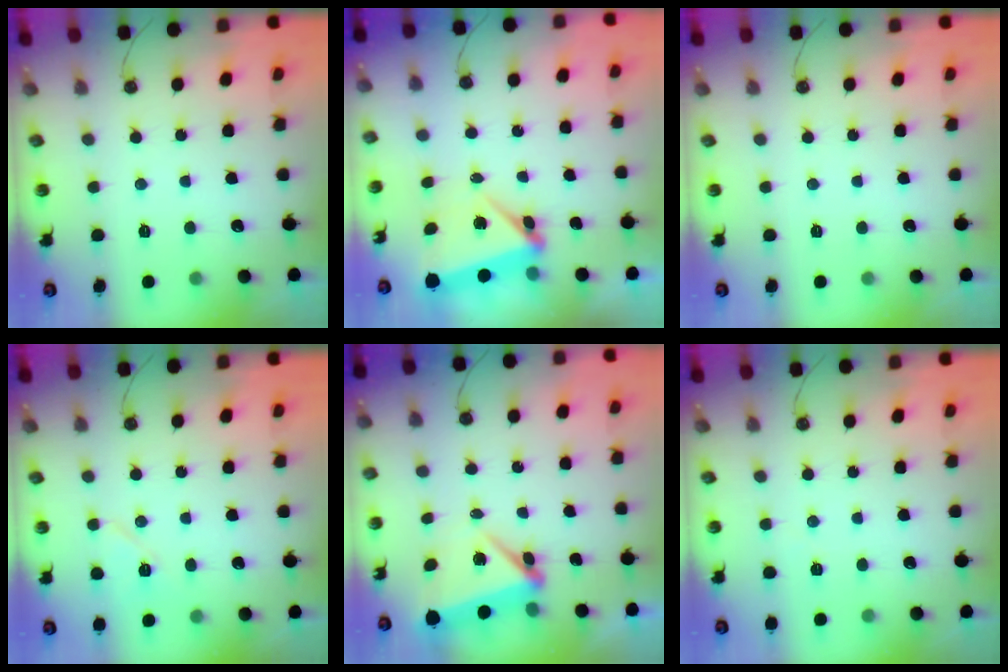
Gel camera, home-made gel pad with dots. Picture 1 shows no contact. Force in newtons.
{"total": 6.9, "press": 4.9, "slide": 4.9}
{"total": 0.0}
{"total": 7.2, "press": 7.2, "slide": 0.8}
{"total": 7.3, "press": 7.2, "slide": 0.5}
{"total": 1.6, "press": 1.4, "slide": 0.6}